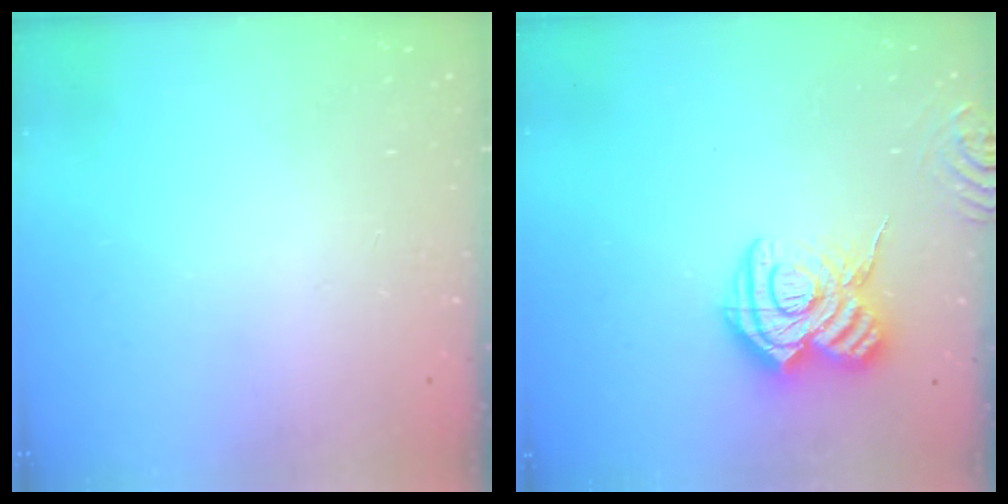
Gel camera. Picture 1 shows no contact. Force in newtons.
{"total": 14.5, "press": 14.4, "slide": 1.4}